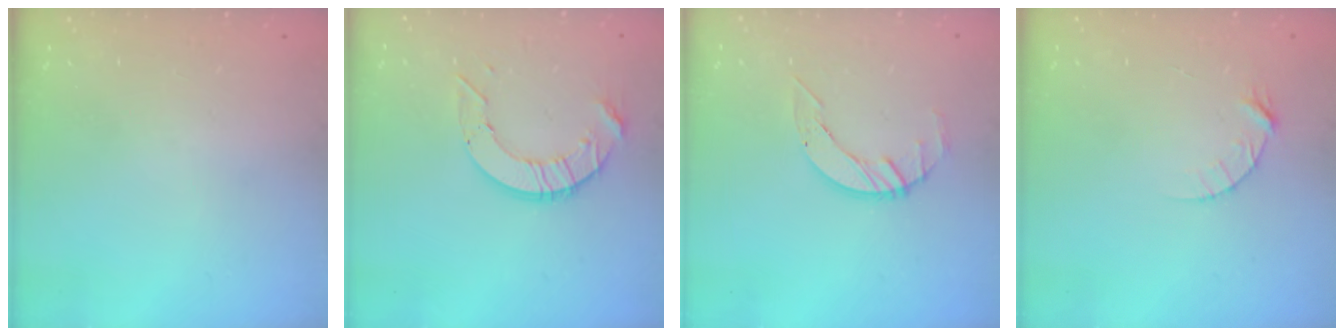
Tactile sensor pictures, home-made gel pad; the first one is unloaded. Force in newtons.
{"total": 8.4, "press": 8.4, "slide": 0.6}
{"total": 3.4, "press": 3.4, "slide": 0.4}
{"total": 4.4, "press": 4.4, "slide": 0.4}